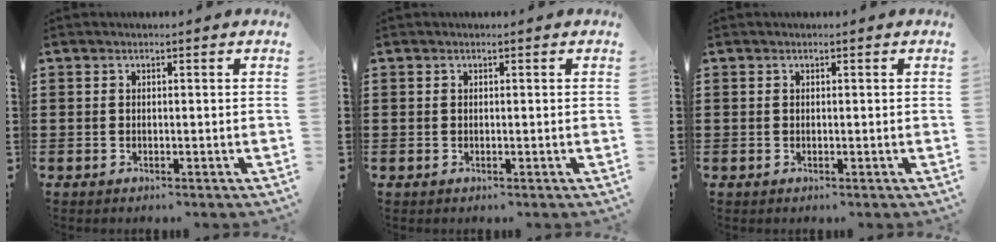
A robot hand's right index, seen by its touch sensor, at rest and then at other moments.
{"total": 0.0}
{"total": 0.0}